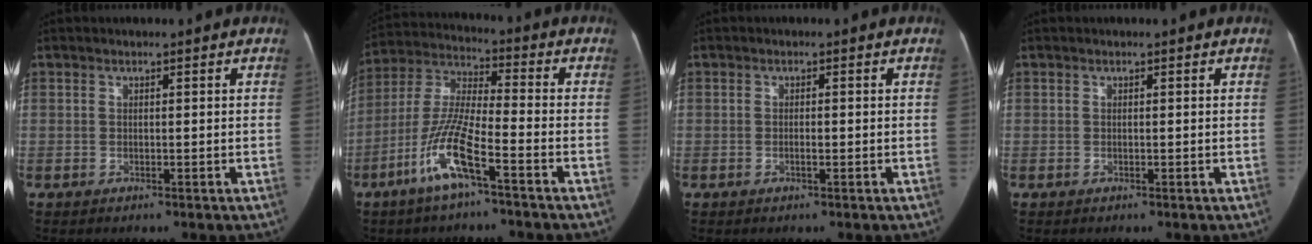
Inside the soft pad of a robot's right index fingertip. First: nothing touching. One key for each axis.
{"total": 11.4, "fx": -5.9, "fy": 1.4, "fz": 9.7, "tx": -0.211, "ty": 0.000, "tz": -0.118}
{"total": 1.4, "fx": -0.4, "fy": 0.5, "fz": 1.2, "tx": -0.022, "ty": 0.002, "tz": -0.008}
{"total": 0.0}